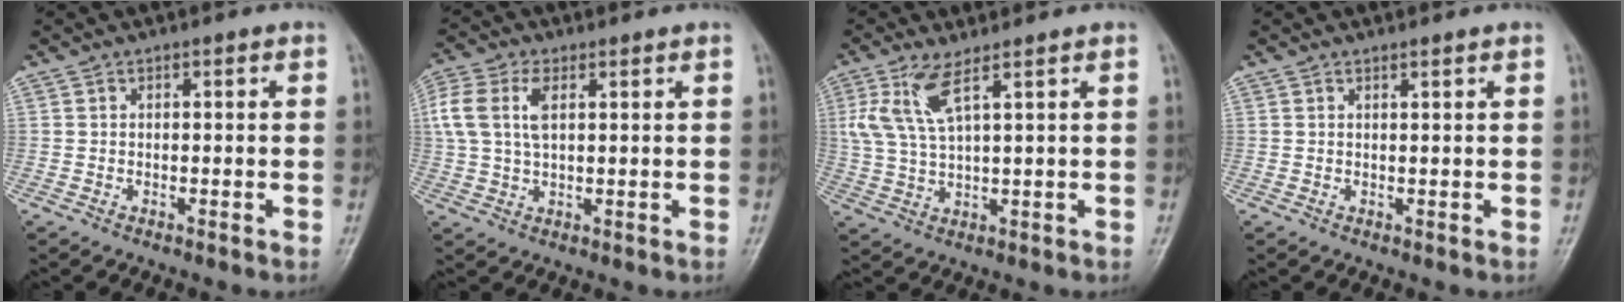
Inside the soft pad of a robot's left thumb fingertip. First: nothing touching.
{"total": 8.9, "force": [2.7, 4.7, 7.0], "torque": [-0.169, 0.015, 0.056]}
{"total": 6.7, "force": [3.3, 1.4, 5.6], "torque": [-0.140, -0.009, 0.076]}
{"total": 0.6, "force": [0.5, -0.3, 0.1], "torque": [-0.011, -0.008, 0.012]}